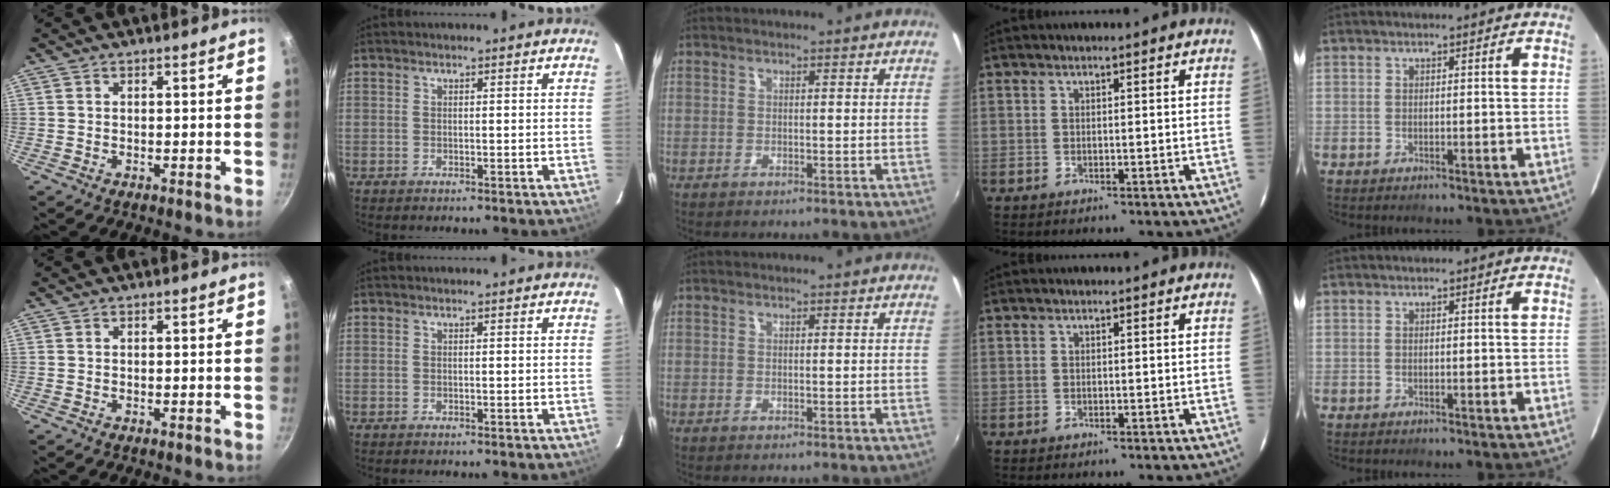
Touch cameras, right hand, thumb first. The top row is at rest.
{}